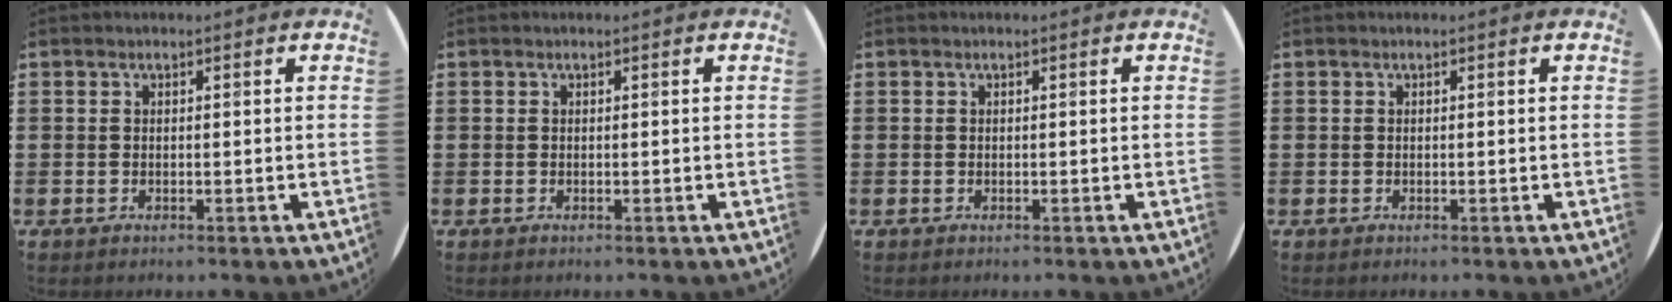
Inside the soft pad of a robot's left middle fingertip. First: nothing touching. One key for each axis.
{"total": 0.0}
{"total": 0.0}
{"total": 0.0}